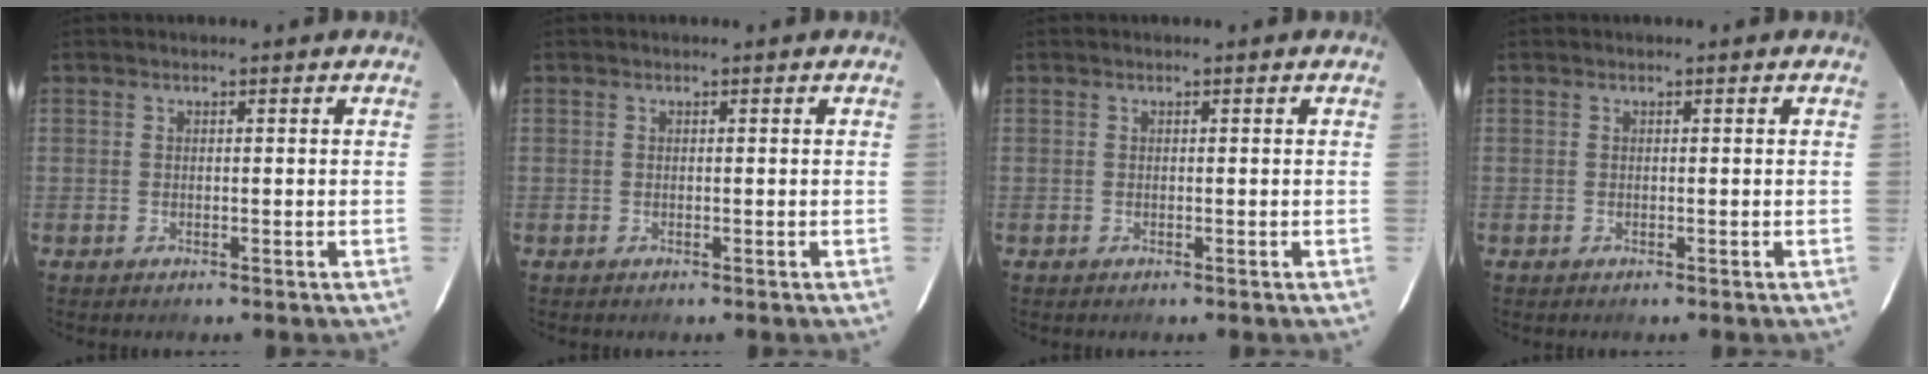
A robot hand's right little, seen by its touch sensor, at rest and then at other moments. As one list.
[{"total": 0.0}, {"total": 0.0}, {"total": 0.0}]